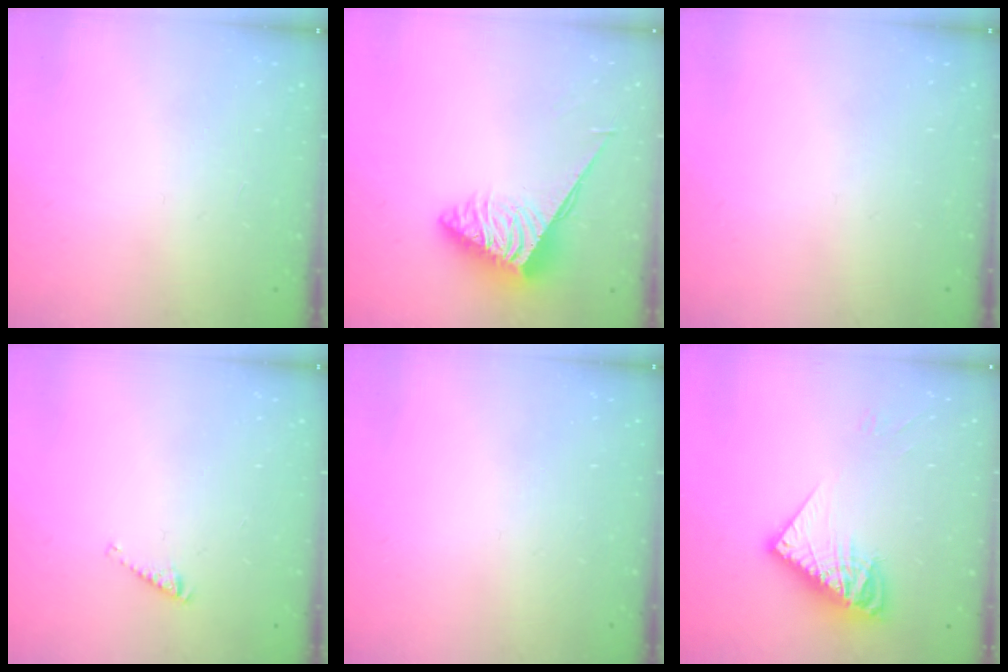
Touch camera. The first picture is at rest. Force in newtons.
{"total": 4.0, "press": 3.9, "slide": 0.5}
{"total": 0.0}
{"total": 2.9, "press": 2.9, "slide": 0.4}
{"total": 0.0}
{"total": 10.9, "press": 10.9, "slide": 0.4}